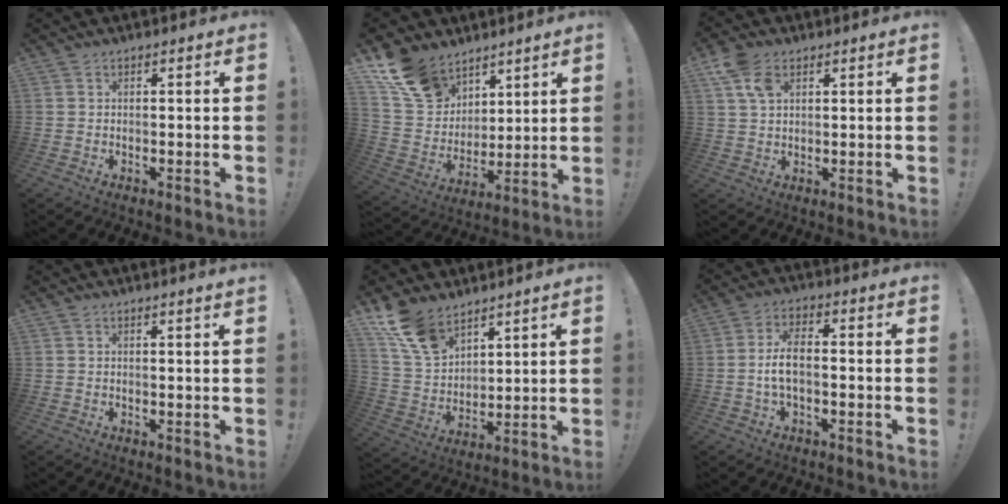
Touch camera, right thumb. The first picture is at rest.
{"total": 15.4, "force": [10.0, 10.4, 5.4], "torque": [-0.108, -0.062, 0.198]}
{"total": 7.5, "force": [3.6, 4.6, 4.6], "torque": [-0.090, -0.006, 0.070]}
{"total": 1.1, "force": [0.7, -0.6, 0.6], "torque": [-0.010, -0.003, 0.011]}
{"total": 14.2, "force": [9.6, 8.8, 5.7], "torque": [-0.109, -0.056, 0.188]}
{"total": 6.8, "force": [-0.6, 2.9, 6.2], "torque": [-0.124, 0.002, -0.011]}